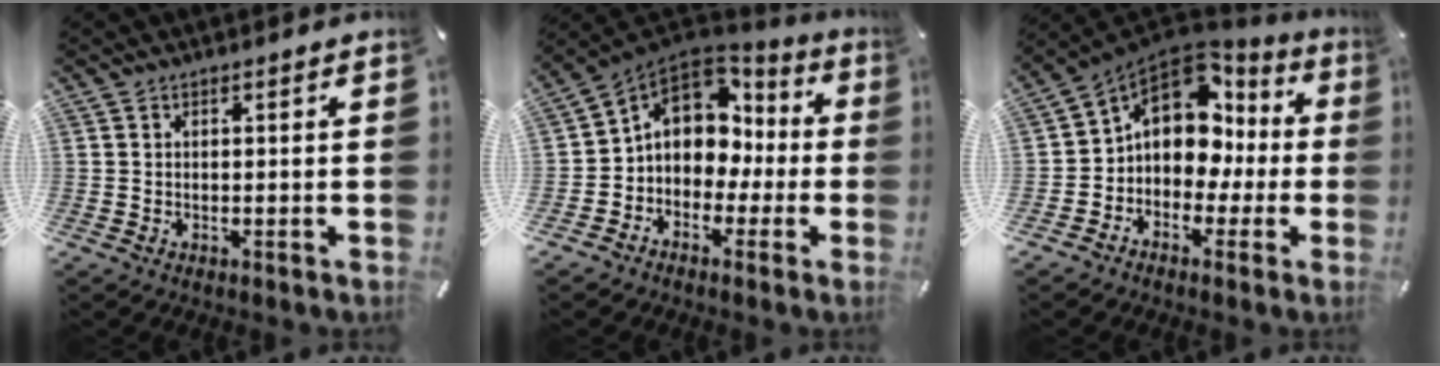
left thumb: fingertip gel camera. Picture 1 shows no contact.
{"total": 9.6, "force": [1.4, 8.8, 3.7], "torque": [-0.086, -0.006, 0.033]}
{"total": 11.9, "force": [2.8, 9.6, 6.5], "torque": [-0.116, -0.022, 0.051]}